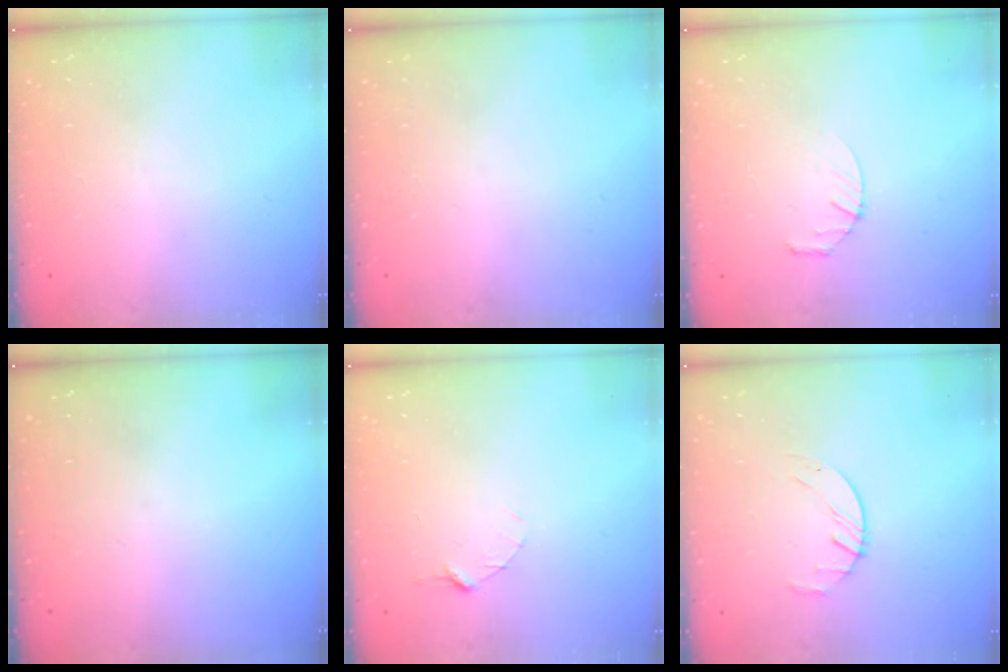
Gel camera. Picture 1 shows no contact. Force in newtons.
{"total": 0.0}
{"total": 2.8, "press": 2.8, "slide": 0.4}
{"total": 0.0}
{"total": 2.9, "press": 2.9, "slide": 0.3}
{"total": 2.2, "press": 2.2, "slide": 0.4}